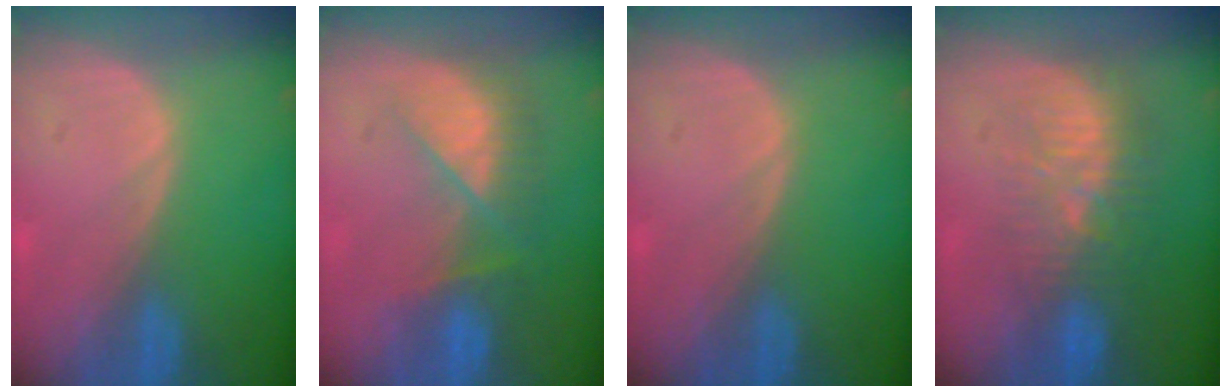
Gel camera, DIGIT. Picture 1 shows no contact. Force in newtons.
{"total": 7.8, "press": 7.1, "slide": 3.1}
{"total": 0.0}
{"total": 9.2, "press": 8.6, "slide": 3.2}